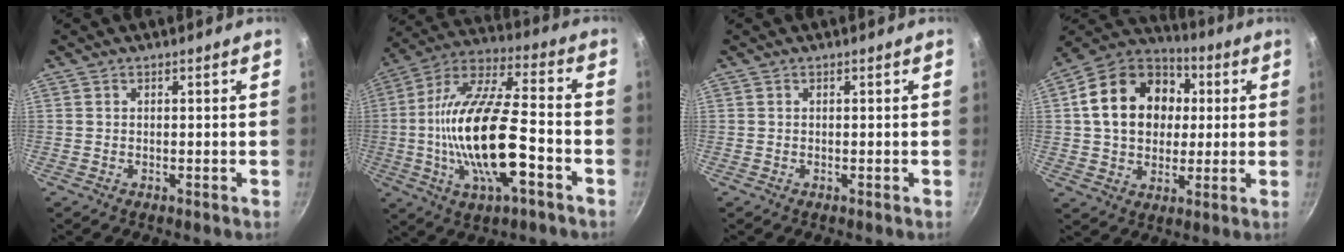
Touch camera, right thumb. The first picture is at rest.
{"total": 21.8, "force": [-5.1, 8.0, 19.6], "torque": [-0.369, 0.025, -0.103]}
{"total": 0.0}
{"total": 19.3, "force": [3.2, 14.9, 11.8], "torque": [-0.176, 0.024, 0.047]}